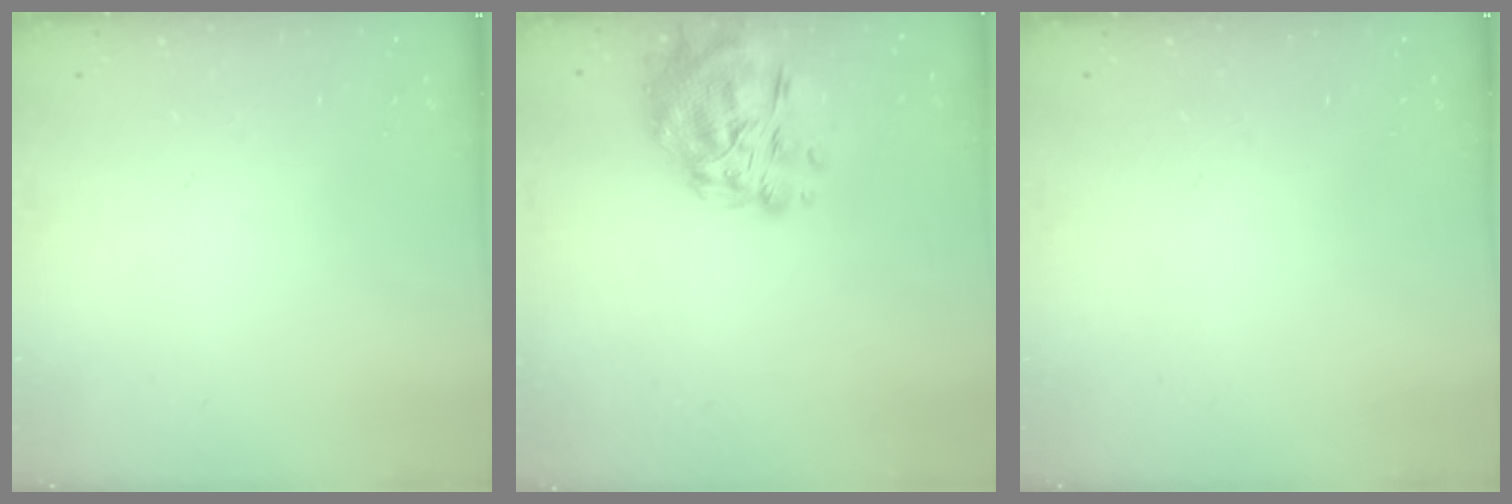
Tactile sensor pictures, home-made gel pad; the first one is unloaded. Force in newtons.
{"total": 15.5, "press": 14.9, "slide": 4.1}
{"total": 0.0}